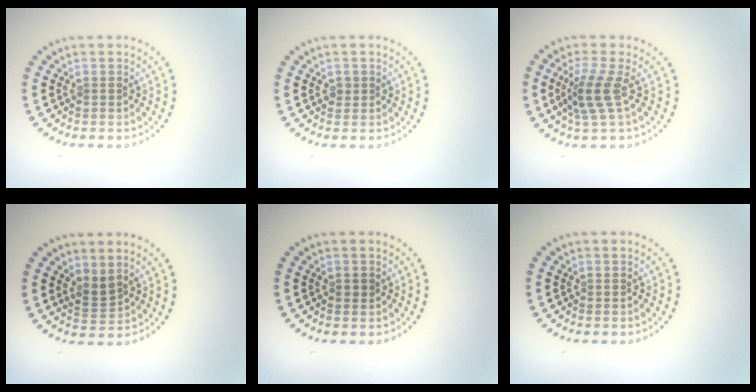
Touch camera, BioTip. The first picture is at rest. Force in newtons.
{"total": 0.8, "press": 0.8, "slide": 0.2}
{"total": 3.0, "press": 2.3, "slide": 1.8}
{"total": 1.9, "press": 1.4, "slide": 1.3}
{"total": 0.9, "press": 0.8, "slide": 0.2}
{"total": 0.0}